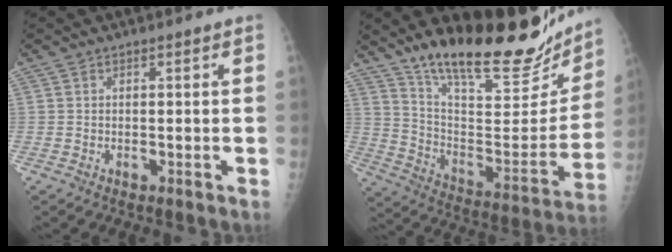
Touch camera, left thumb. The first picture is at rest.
{"total": 27.7, "force": [22.5, 7.5, 14.4], "torque": [-0.188, -0.116, 0.337]}